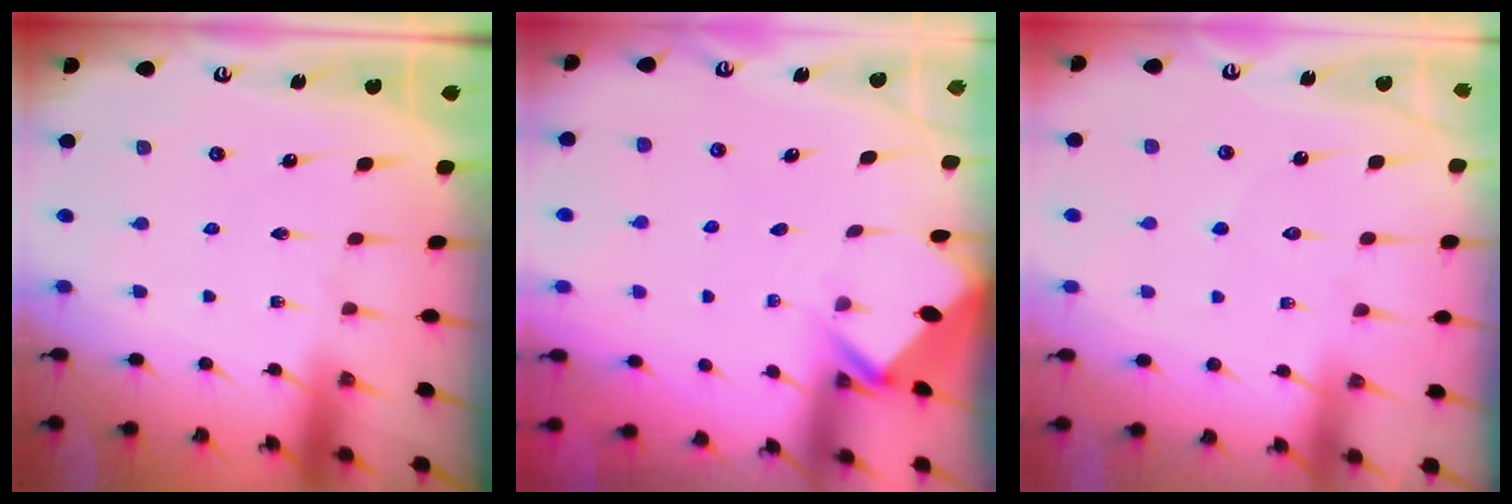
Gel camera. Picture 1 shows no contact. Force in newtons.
{"total": 2.7, "press": 2.7, "slide": 0.2}
{"total": 6.3, "press": 6.3, "slide": 0.7}